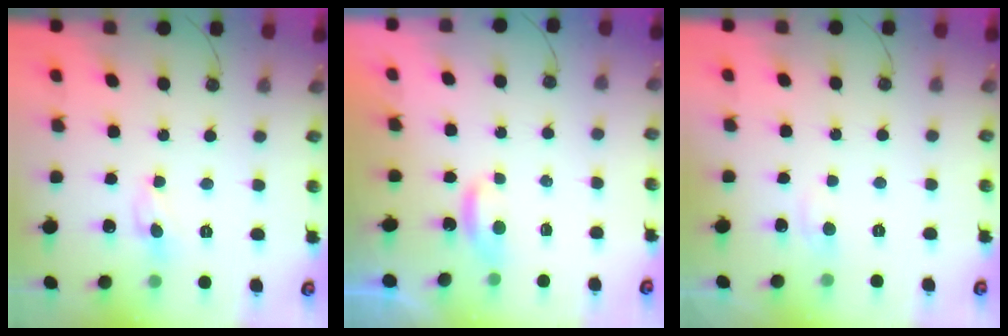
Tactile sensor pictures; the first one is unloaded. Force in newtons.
{"total": 1.9, "press": 1.9, "slide": 0.5}
{"total": 1.3, "press": 1.1, "slide": 0.6}